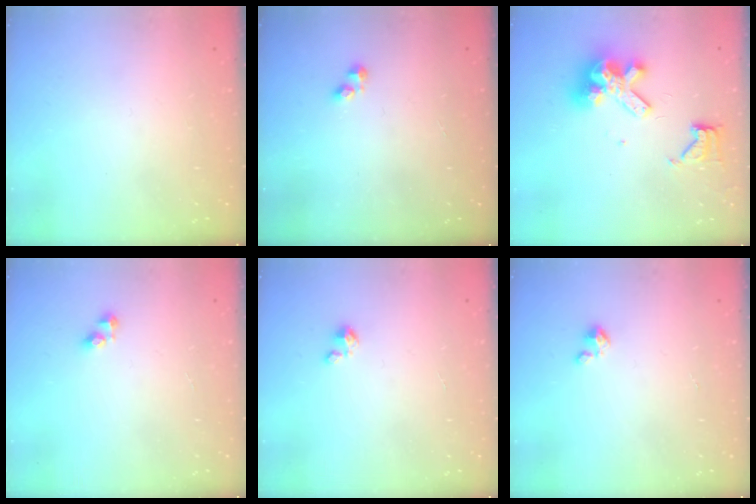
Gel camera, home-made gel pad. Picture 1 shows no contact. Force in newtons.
{"total": 2.3, "press": 2.3, "slide": 0.4}
{"total": 11.6, "press": 11.5, "slide": 1.6}
{"total": 3.1, "press": 3.0, "slide": 0.4}
{"total": 1.3, "press": 1.3, "slide": 0.1}
{"total": 2.1, "press": 2.1, "slide": 0.3}